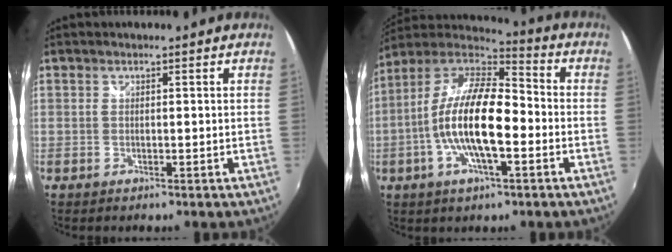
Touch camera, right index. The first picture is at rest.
{"total": 17.2, "force": [-3.5, 5.7, 15.8], "torque": [-0.298, 0.000, -0.073]}